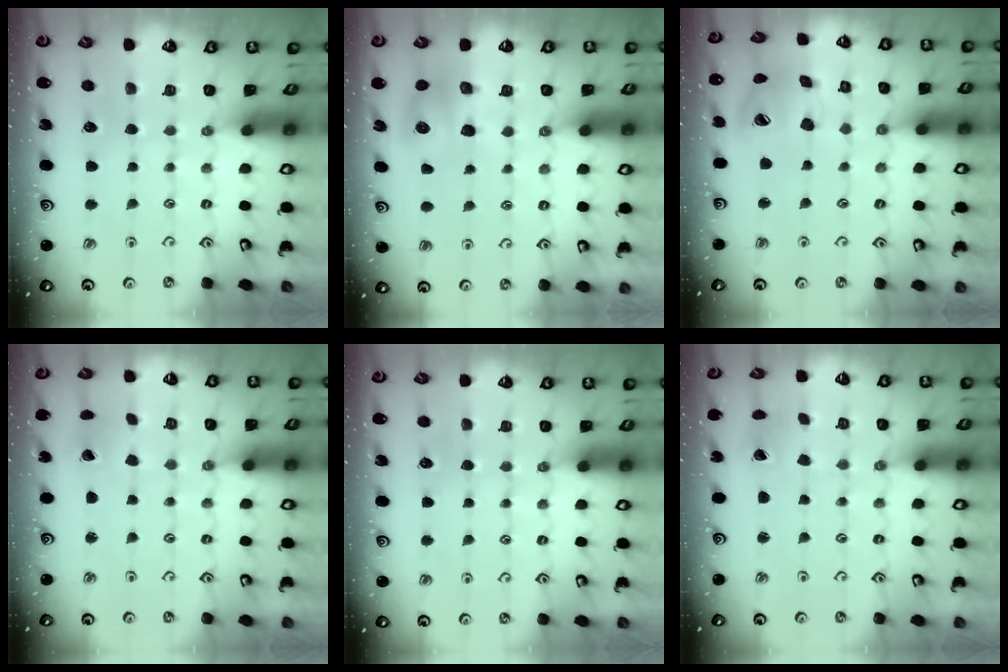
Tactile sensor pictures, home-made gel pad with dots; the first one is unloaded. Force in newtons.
{"total": 8.5, "press": 8.4, "slide": 1.0}
{"total": 17.2, "press": 17.0, "slide": 2.8}
{"total": 1.6, "press": 1.5, "slide": 0.4}
{"total": 0.0}
{"total": 2.1, "press": 2.1, "slide": 0.3}